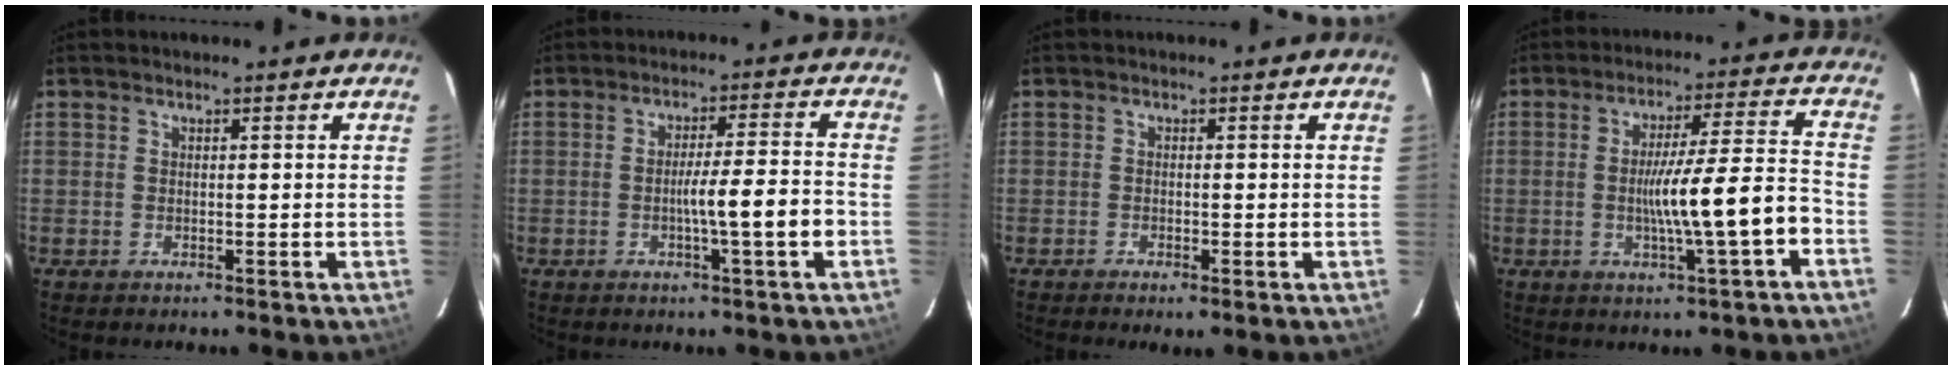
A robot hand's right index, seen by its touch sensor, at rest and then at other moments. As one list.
[{"total": 7.2, "force": [-2.4, -0.7, 6.7], "torque": [-0.110, -0.003, -0.035]}, {"total": 1.6, "force": [-0.8, 0.4, 1.3], "torque": [-0.027, -0.005, -0.013]}, {"total": 11.3, "force": [-3.6, -0.4, 10.7], "torque": [-0.172, -0.009, -0.051]}]